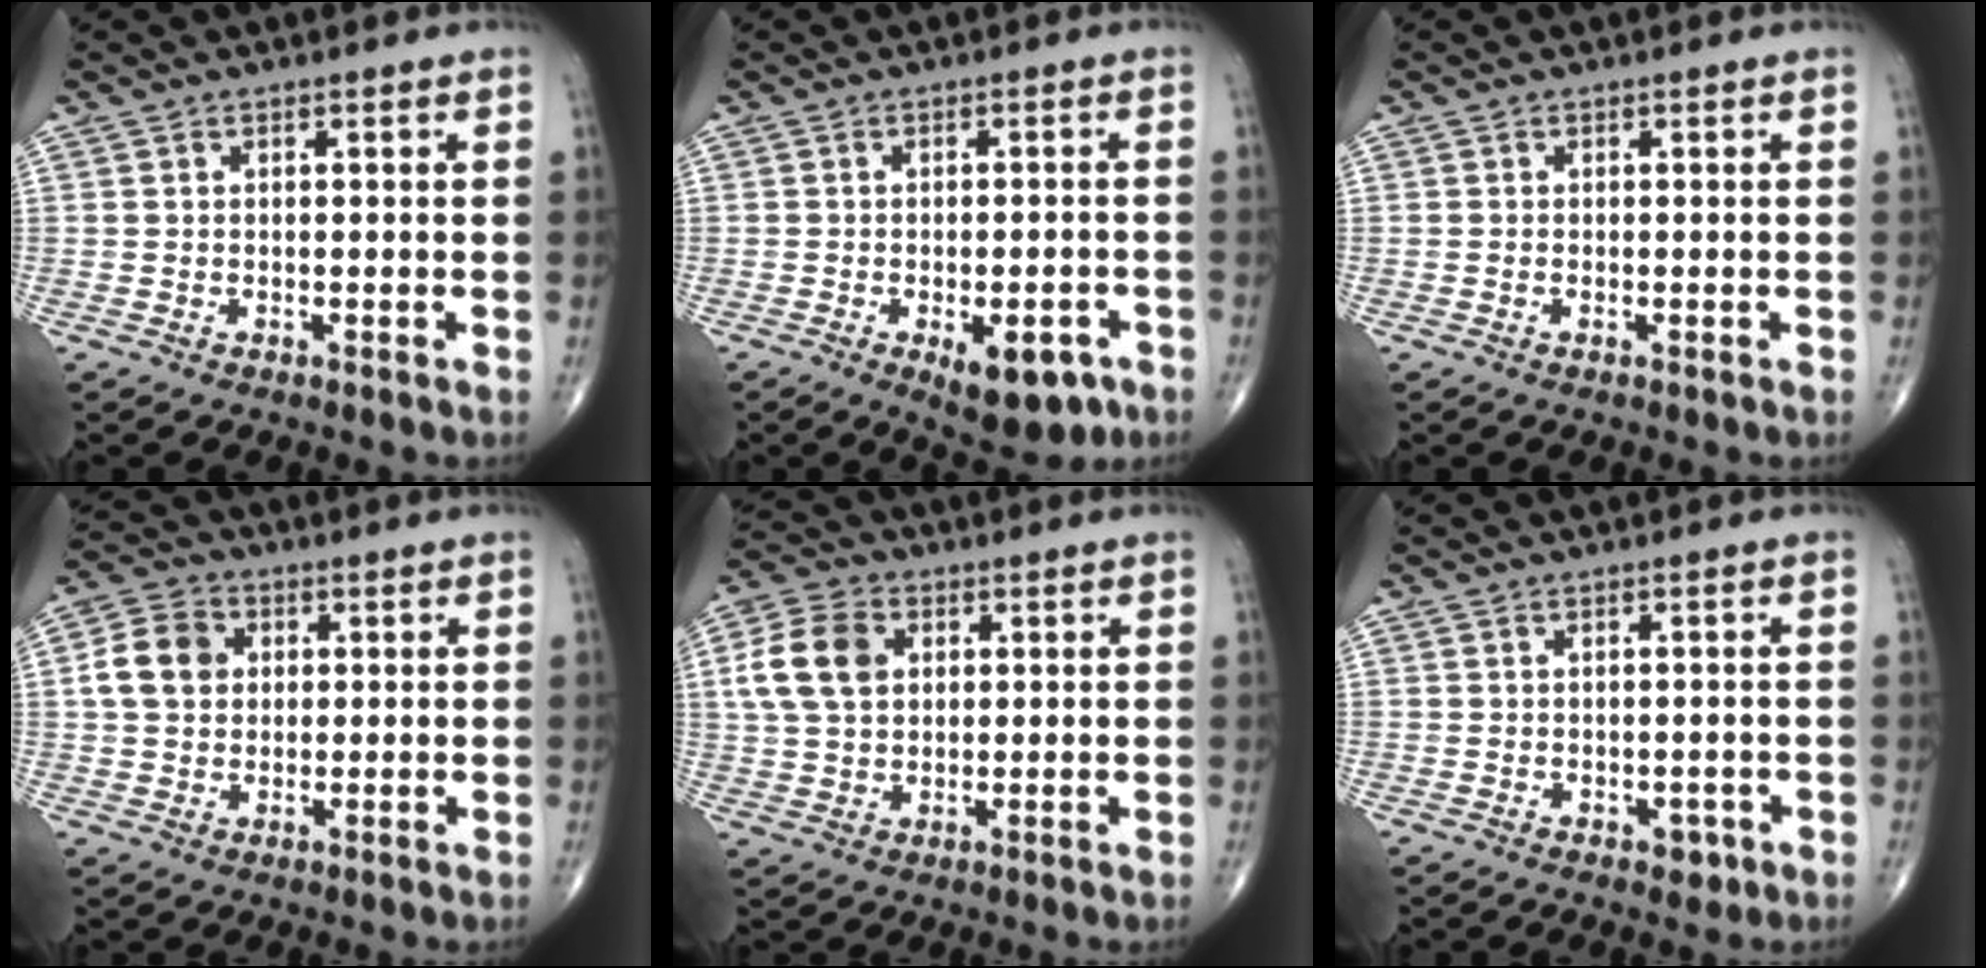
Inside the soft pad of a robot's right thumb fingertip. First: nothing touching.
{"total": 9.2, "force": [-4.3, 4.1, 7.0], "torque": [-0.075, 0.010, -0.049]}
{"total": 0.0}
{"total": 8.1, "force": [1.3, 6.6, 4.6], "torque": [-0.069, 0.010, 0.015]}
{"total": 10.3, "force": [2.4, 7.4, 6.8], "torque": [-0.121, 0.007, 0.041]}
{"total": 1.8, "force": [-0.8, 1.2, 1.1], "torque": [-0.002, 0.002, -0.007]}